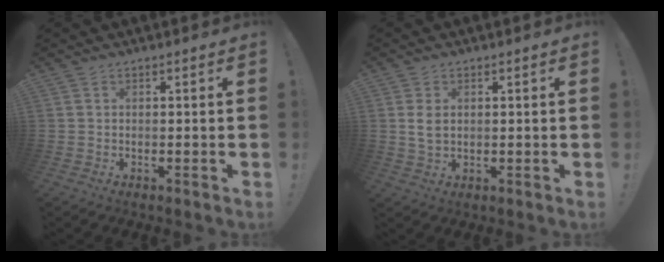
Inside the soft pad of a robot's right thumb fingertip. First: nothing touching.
{"total": 3.6, "force": [1.0, 2.2, 2.7], "torque": [-0.051, 0.000, 0.016]}